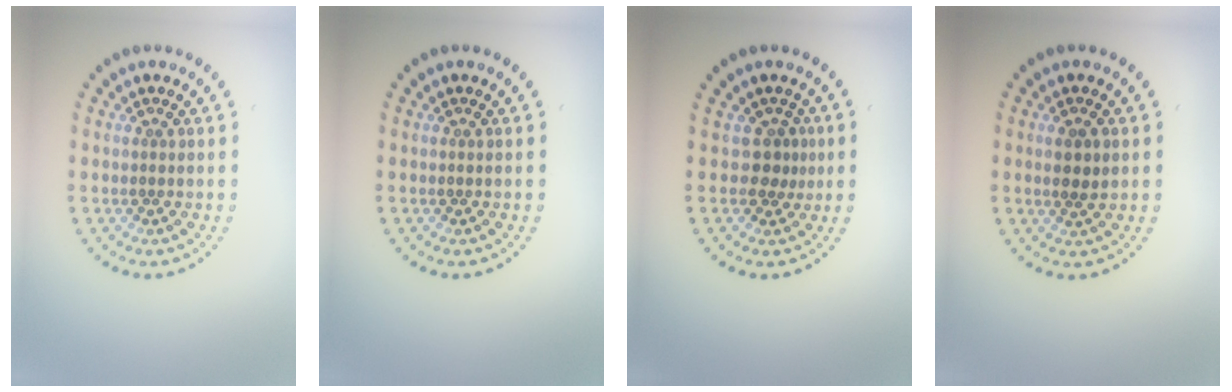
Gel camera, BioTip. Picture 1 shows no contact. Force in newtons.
{"total": 0.0}
{"total": 1.8, "press": 1.4, "slide": 1.2}
{"total": 2.0, "press": 2.0, "slide": 0.5}